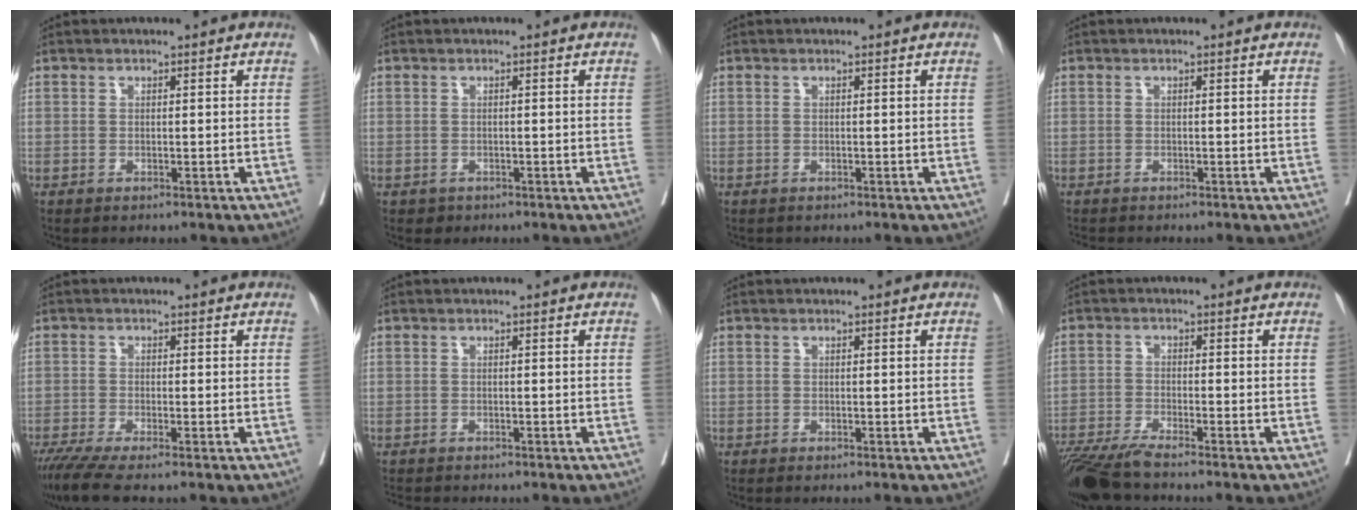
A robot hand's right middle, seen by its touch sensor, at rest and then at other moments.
{"total": 1.1, "force": [-0.6, 0.8, 0.1], "torque": [-0.006, 0.002, -0.007]}
{"total": 0.0}
{"total": 1.9, "force": [-1.7, 0.2, 0.6], "torque": [-0.020, -0.007, -0.026]}
{"total": 4.8, "force": [-3.7, 0.0, 3.1], "torque": [-0.054, -0.014, -0.069]}
{"total": 3.0, "force": [-2.7, 0.4, 1.0], "torque": [-0.022, -0.009, -0.042]}
{"total": 0.6, "force": [-0.5, -0.1, 0.3], "torque": [-0.002, 0.000, -0.010]}
{"total": 7.4, "force": [-6.4, -0.7, 3.7], "torque": [-0.054, -0.025, -0.116]}